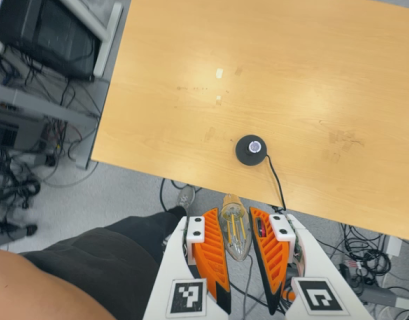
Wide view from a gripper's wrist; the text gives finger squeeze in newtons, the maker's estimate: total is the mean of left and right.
{"total": 14.0, "left": 15.8, "right": 12.2}